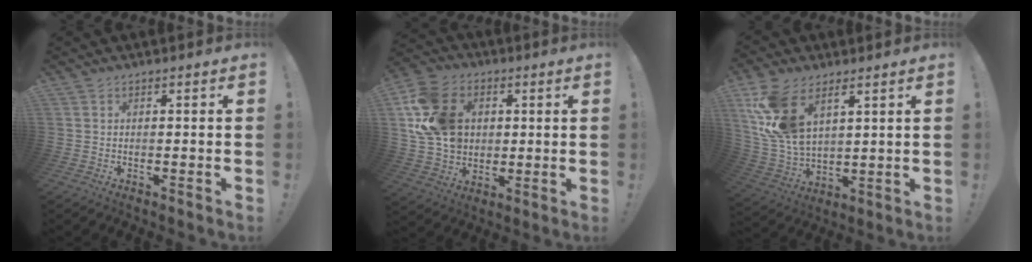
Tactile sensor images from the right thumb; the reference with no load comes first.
{"total": 18.7, "force": [3.9, 14.9, 10.6], "torque": [-0.193, -0.003, 0.080]}
{"total": 14.7, "force": [7.5, 8.5, 9.4], "torque": [-0.196, -0.035, 0.145]}